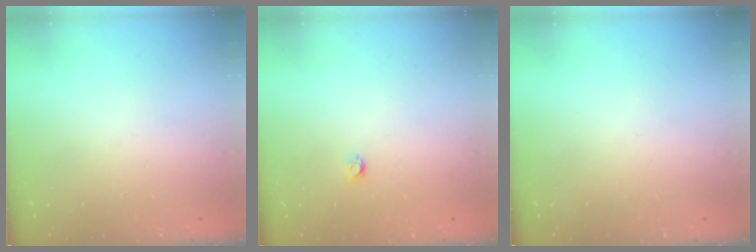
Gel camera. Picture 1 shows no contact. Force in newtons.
{"total": 2.9, "press": 2.8, "slide": 0.5}
{"total": 0.0}